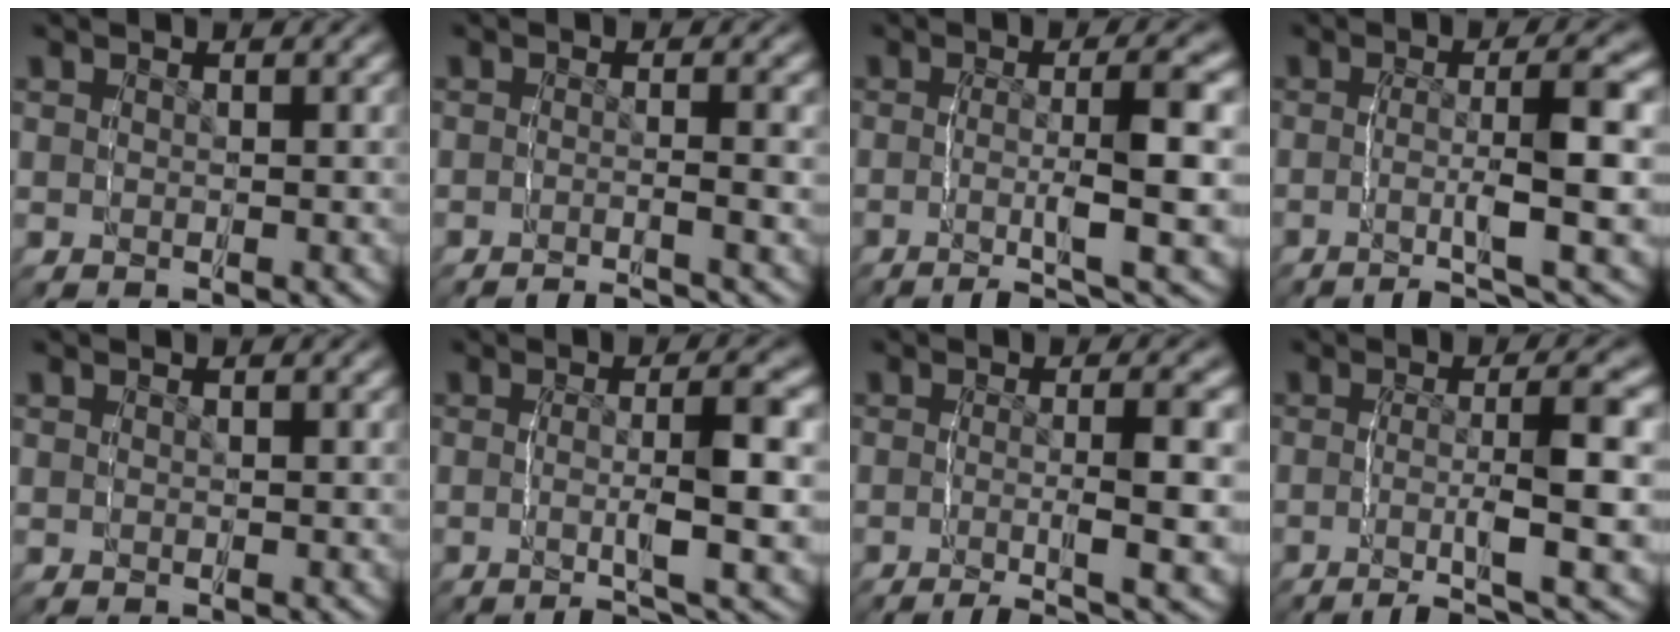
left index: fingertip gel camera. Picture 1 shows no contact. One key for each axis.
{"total": 3.8, "fx": -3.6, "fy": 0.1, "fz": 1.1, "tx": -0.024, "ty": -0.007, "tz": -0.062}
{"total": 6.0, "fx": -2.7, "fy": 0.4, "fz": 5.3, "tx": -0.083, "ty": -0.008, "tz": -0.045}
{"total": 5.7, "fx": -2.8, "fy": 0.2, "fz": 5.0, "tx": -0.079, "ty": -0.007, "tz": -0.048}
{"total": 0.0}
{"total": 4.9, "fx": -1.9, "fy": 0.2, "fz": 4.5, "tx": -0.073, "ty": -0.008, "tz": -0.036}
{"total": 6.0, "fx": -3.8, "fy": 0.6, "fz": 4.6, "tx": -0.066, "ty": -0.015, "tz": -0.056}
{"total": 6.4, "fx": -3.4, "fy": 0.5, "fz": 5.4, "tx": -0.084, "ty": -0.009, "tz": -0.054}